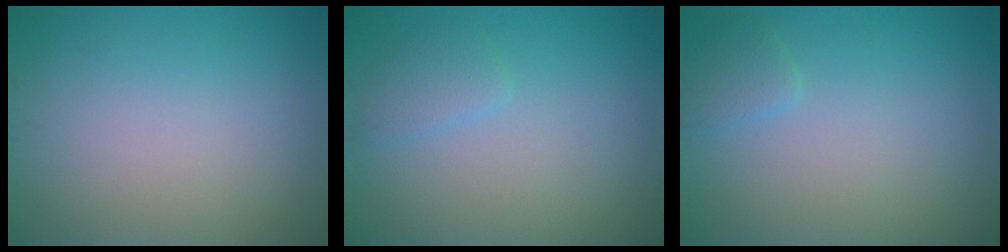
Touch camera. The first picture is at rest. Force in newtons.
{"total": 1.4, "press": 1.4, "slide": 0.2}
{"total": 1.2, "press": 1.2, "slide": 0.1}